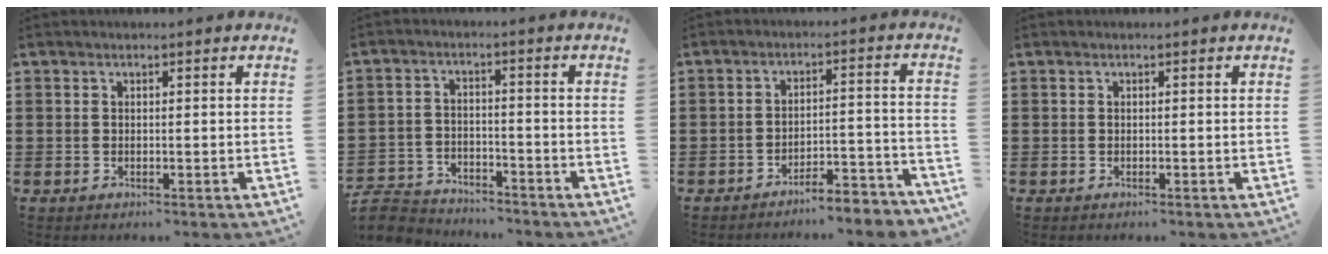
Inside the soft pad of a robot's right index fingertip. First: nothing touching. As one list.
[{"total": 5.1, "force": [-5.0, 1.0, 0.4], "torque": [-0.029, 0.003, -0.107]}, {"total": 4.4, "force": [-4.3, 0.0, 1.0], "torque": [-0.021, 0.001, -0.090]}, {"total": 0.0}]